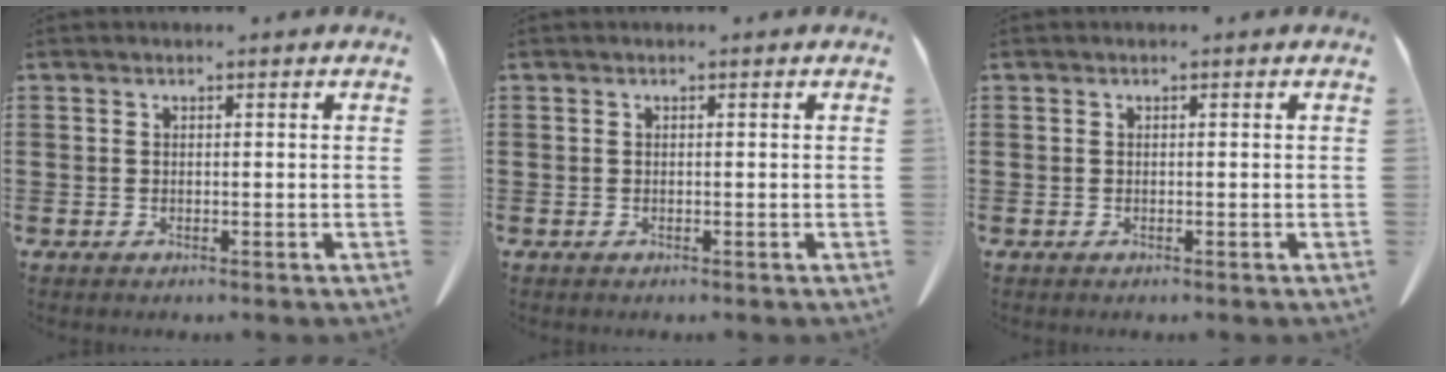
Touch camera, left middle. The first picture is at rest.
{"total": 0.0}
{"total": 0.0}